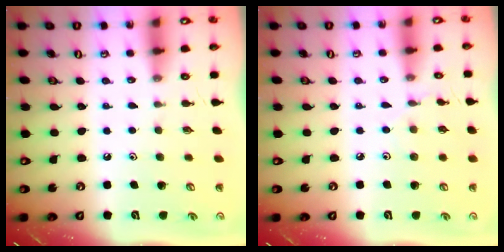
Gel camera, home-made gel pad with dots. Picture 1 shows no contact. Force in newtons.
{"total": 3.1, "press": 3.0, "slide": 0.4}